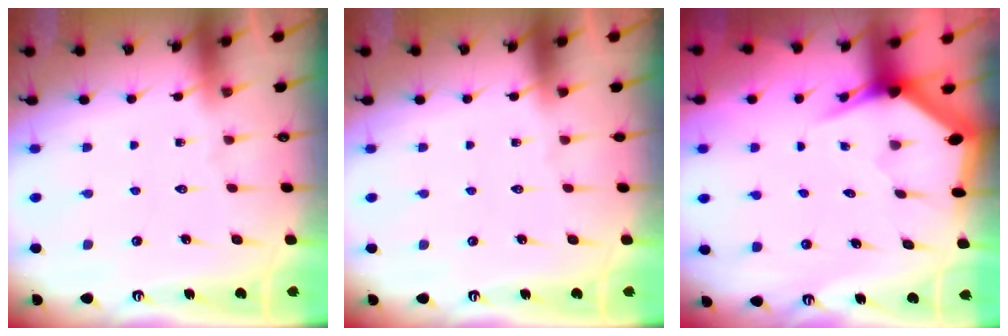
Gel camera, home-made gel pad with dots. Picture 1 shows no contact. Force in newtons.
{"total": 0.0}
{"total": 3.8, "press": 3.8, "slide": 0.1}